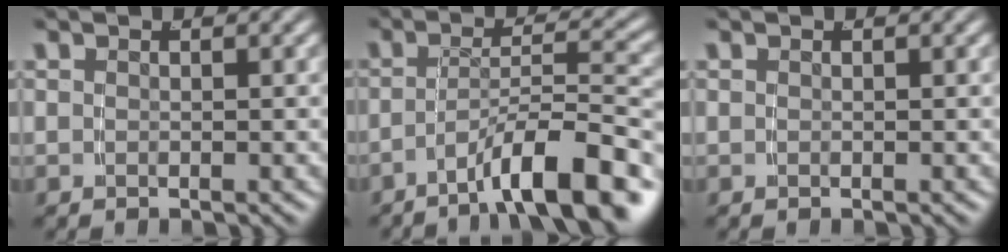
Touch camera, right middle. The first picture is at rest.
{"total": 7.2, "force": [-4.6, 0.8, 5.5], "torque": [-0.077, -0.001, -0.069]}
{"total": 0.0}